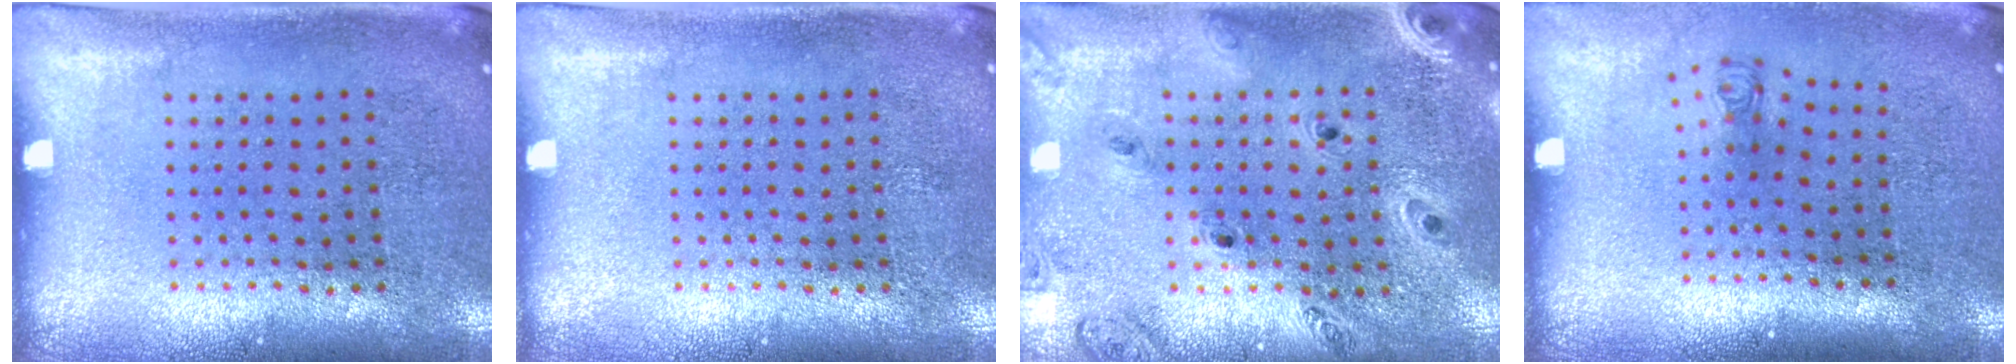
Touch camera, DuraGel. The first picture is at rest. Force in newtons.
{"total": 0.0}
{"total": 1.3, "press": 1.3, "slide": 0.2}
{"total": 0.8, "press": 0.4, "slide": 0.7}